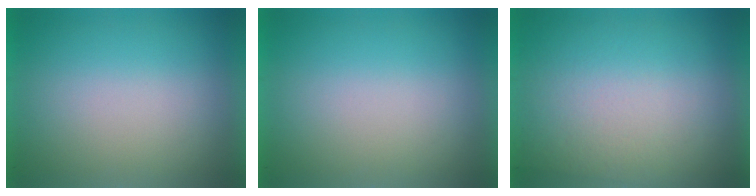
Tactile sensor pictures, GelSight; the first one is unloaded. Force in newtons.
{"total": 0.0}
{"total": 2.9}